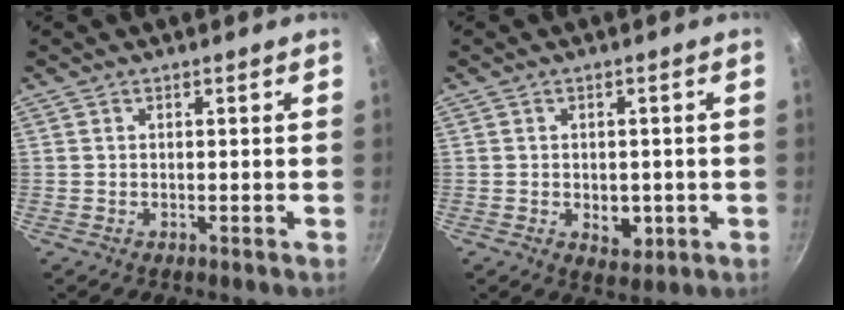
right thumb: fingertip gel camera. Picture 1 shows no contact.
{"total": 5.0, "force": [-1.1, 3.4, 3.4], "torque": [-0.027, -0.001, -0.009]}